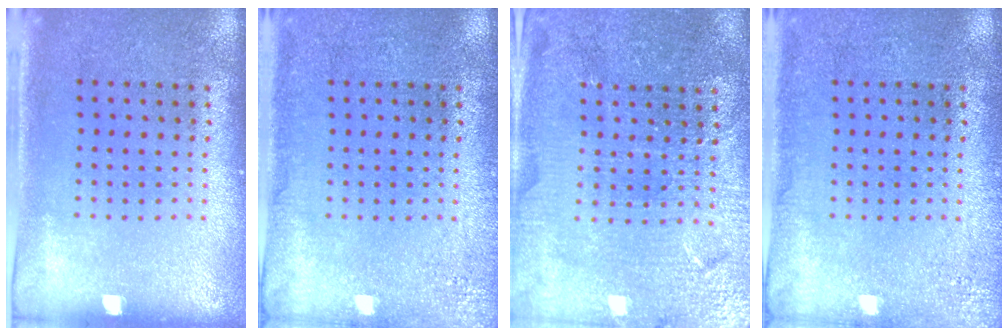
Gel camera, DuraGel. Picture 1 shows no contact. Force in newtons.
{"total": 1.8, "press": 1.8, "slide": 0.3}
{"total": 4.1, "press": 3.9, "slide": 1.2}
{"total": 1.8, "press": 1.8, "slide": 0.3}